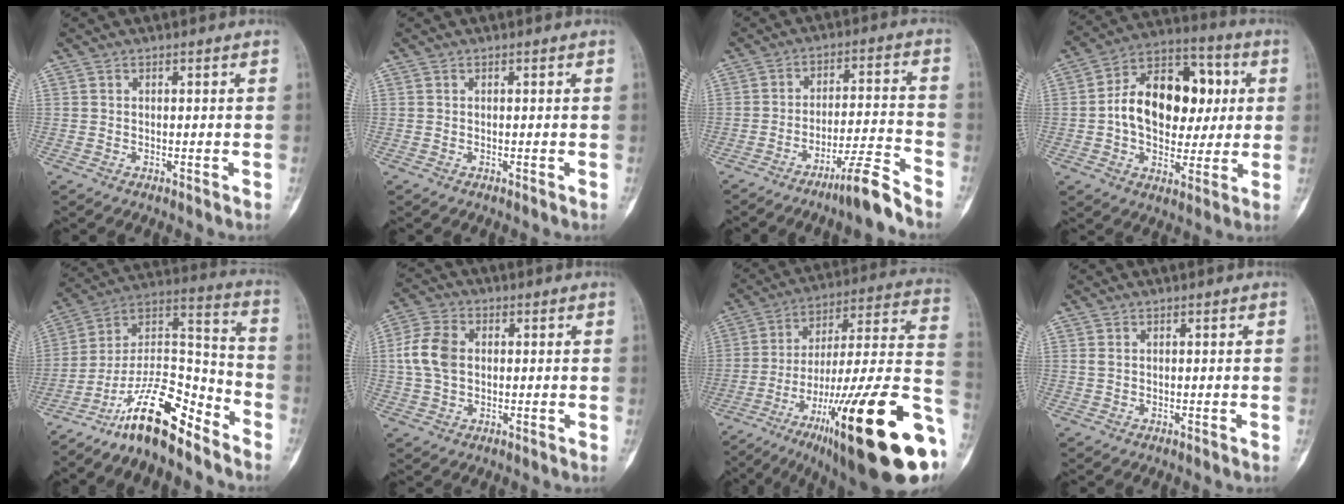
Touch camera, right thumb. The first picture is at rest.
{"total": 0.0}
{"total": 8.7, "force": [-6.9, -0.2, 5.2], "torque": [-0.088, 0.056, -0.121]}
{"total": 19.1, "force": [1.6, 12.8, 14.1], "torque": [-0.181, 0.029, 0.020]}
{"total": 17.2, "force": [-12.8, 5.4, 10.3], "torque": [-0.159, 0.112, -0.226]}
{"total": 7.8, "force": [0.7, 5.5, 5.5], "torque": [-0.113, 0.013, 0.011]}
{"total": 35.5, "force": [-14.3, 8.0, 31.5], "torque": [-0.402, 0.054, -0.217]}
{"total": 0.8, "force": [0.4, 0.5, 0.5], "torque": [-0.011, 0.006, 0.011]}